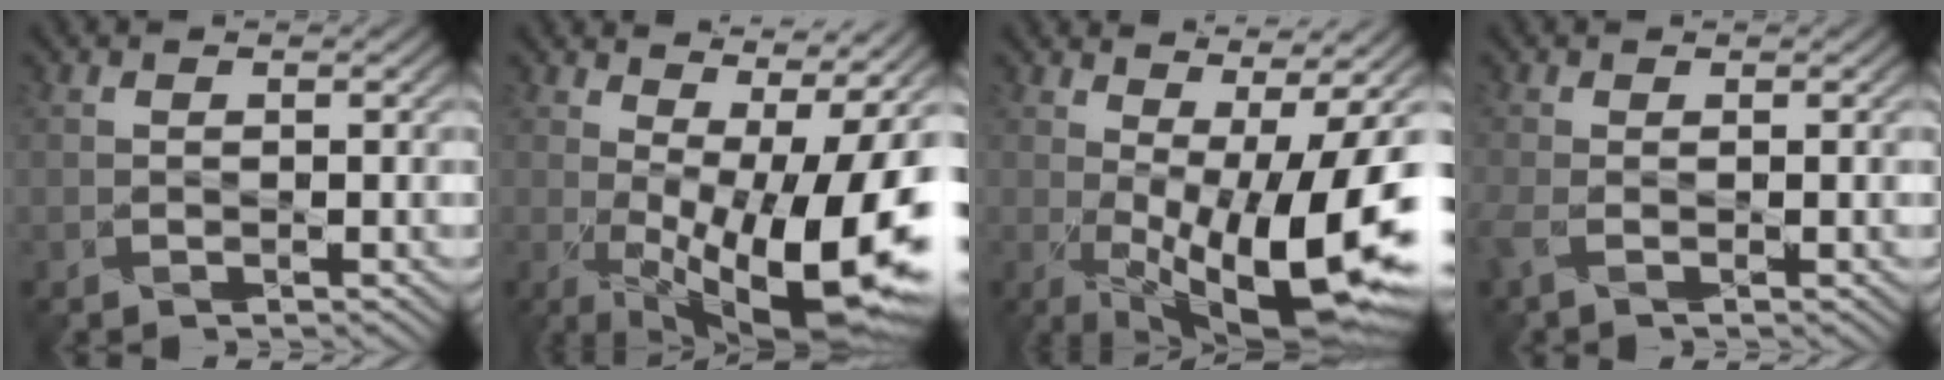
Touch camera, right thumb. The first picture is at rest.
{"total": 15.6, "force": [-0.4, 6.7, 14.0], "torque": [-0.206, -0.034, 0.020]}
{"total": 14.2, "force": [-1.1, 5.3, 13.1], "torque": [-0.215, -0.028, 0.000]}
{"total": 1.7, "force": [-0.8, 0.3, 1.5], "torque": [-0.042, -0.002, -0.019]}